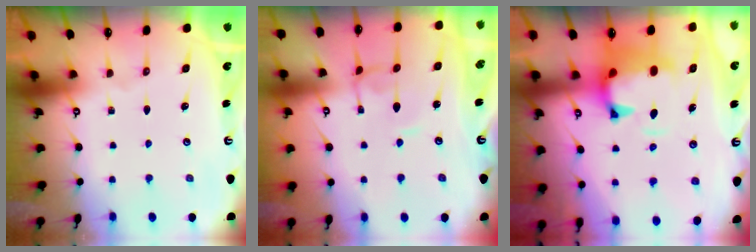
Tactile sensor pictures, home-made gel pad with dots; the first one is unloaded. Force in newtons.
{"total": 1.5, "press": 1.5, "slide": 0.3}
{"total": 1.7, "press": 1.2, "slide": 1.2}